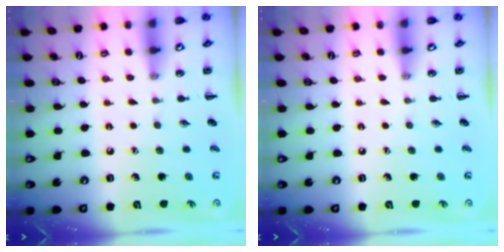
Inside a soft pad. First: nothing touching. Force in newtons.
{"total": 0.0}